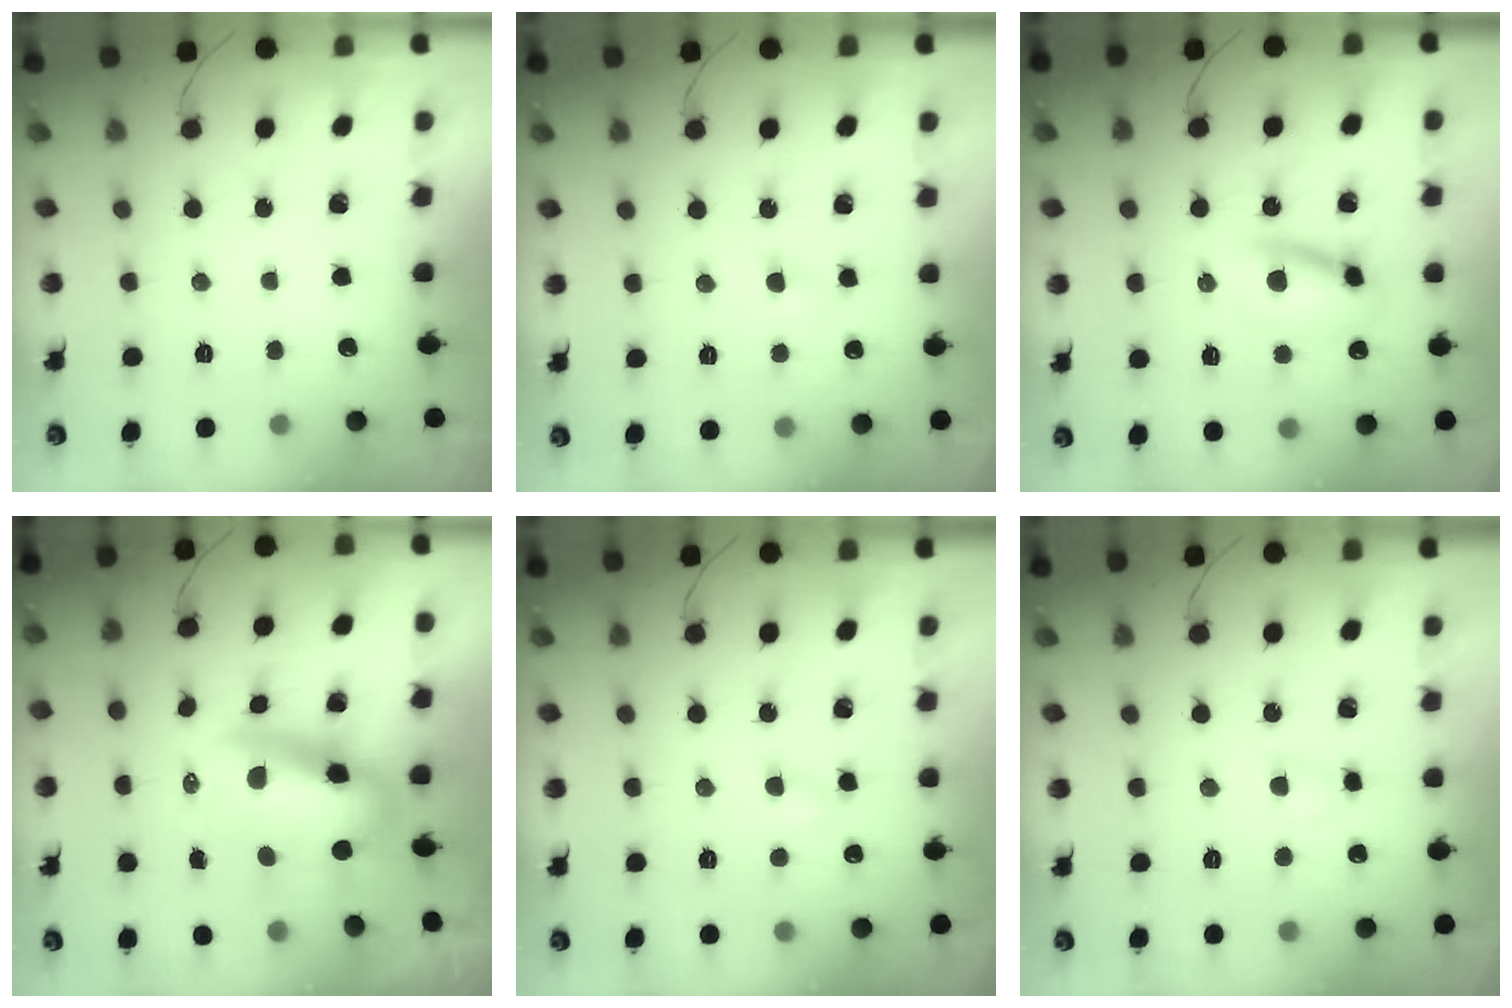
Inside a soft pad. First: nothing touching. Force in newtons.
{"total": 3.6, "press": 3.4, "slide": 1.1}
{"total": 12.0, "press": 11.9, "slide": 1.8}
{"total": 8.3, "press": 7.9, "slide": 2.3}
{"total": 3.2, "press": 3.1, "slide": 1.0}
{"total": 3.6, "press": 3.4, "slide": 1.3}